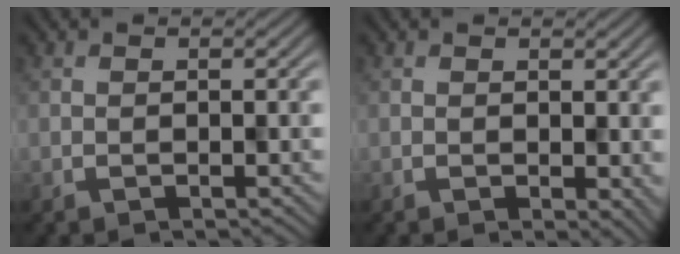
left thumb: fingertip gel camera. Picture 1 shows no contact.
{"total": 1.6, "force": [-0.1, 0.8, 1.3], "torque": [-0.018, -0.006, 0.005]}